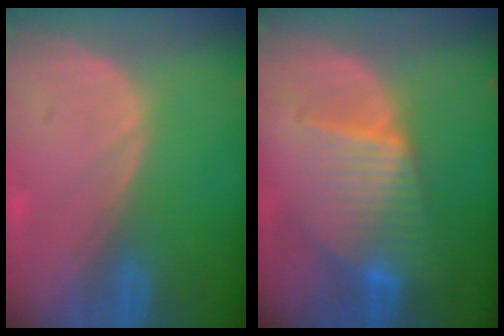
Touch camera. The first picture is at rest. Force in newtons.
{"total": 7.4, "press": 7.4, "slide": 0.2}